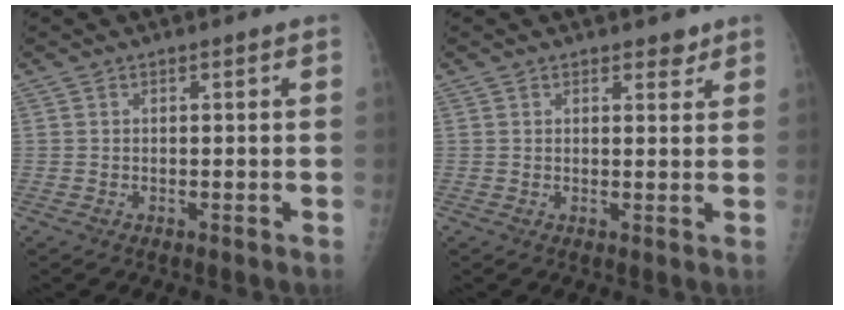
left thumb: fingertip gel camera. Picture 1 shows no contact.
{"total": 2.4, "force": [1.8, 1.3, 0.9], "torque": [0.006, -0.009, 0.020]}